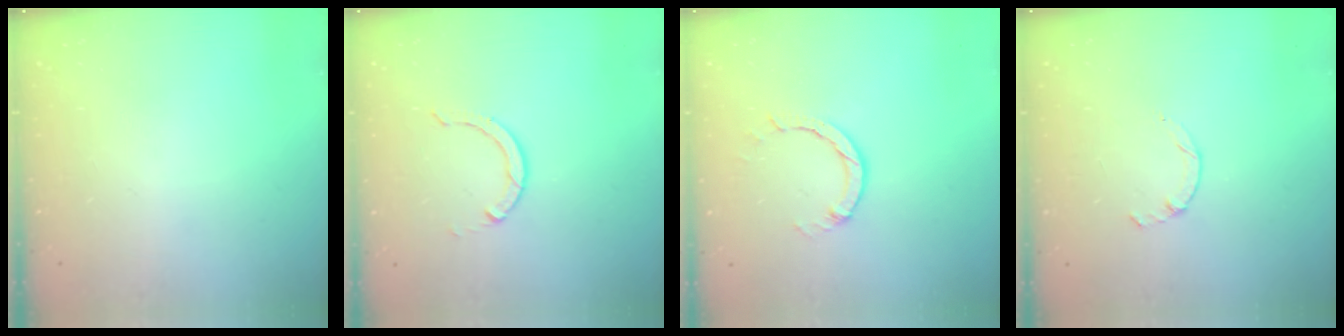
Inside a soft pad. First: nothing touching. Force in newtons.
{"total": 2.9, "press": 2.9, "slide": 0.4}
{"total": 2.7, "press": 2.7, "slide": 0.3}
{"total": 1.3, "press": 1.2, "slide": 0.4}